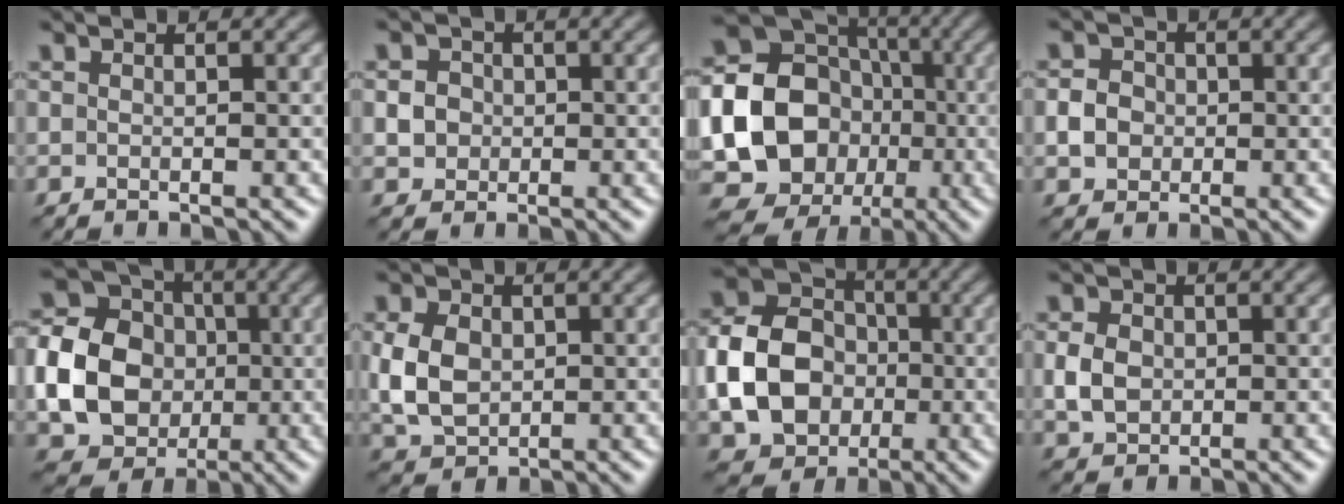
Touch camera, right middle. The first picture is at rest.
{"total": 2.8, "force": [0.3, 2.6, 1.1], "torque": [-0.011, 0.010, 0.003]}
{"total": 22.3, "force": [-2.9, 20.5, 8.4], "torque": [-0.193, 0.000, -0.083]}
{"total": 2.5, "force": [-0.4, 2.2, 1.1], "torque": [-0.017, 0.003, -0.009]}
{"total": 10.9, "force": [-0.9, 9.3, 5.5], "torque": [-0.110, -0.009, -0.029]}
{"total": 5.3, "force": [0.2, 4.0, 3.4], "torque": [-0.086, 0.001, 0.003]}
{"total": 9.3, "force": [-1.5, 7.4, 5.3], "torque": [-0.104, 0.008, -0.036]}
{"total": 2.9, "force": [0.0, 2.4, 1.7], "torque": [-0.042, 0.002, -0.003]}